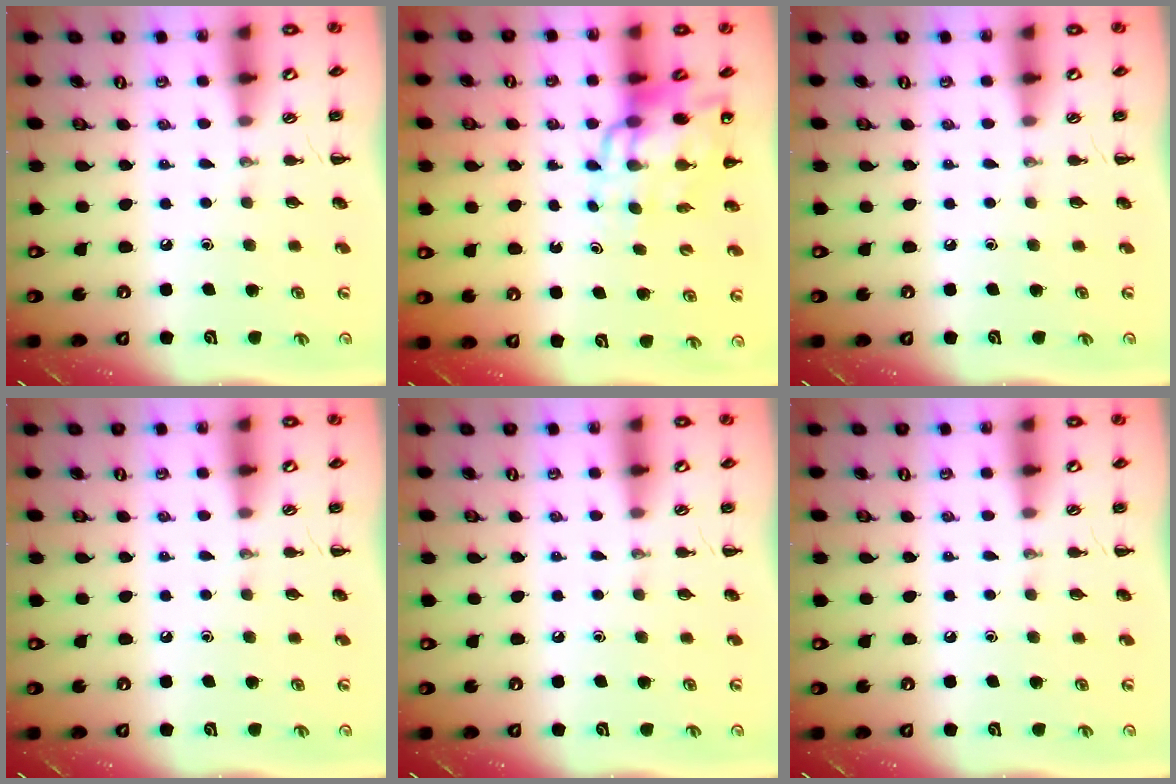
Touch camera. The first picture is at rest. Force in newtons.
{"total": 14.0, "press": 13.4, "slide": 3.8}
{"total": 0.0}
{"total": 0.0}
{"total": 0.0}
{"total": 0.0}